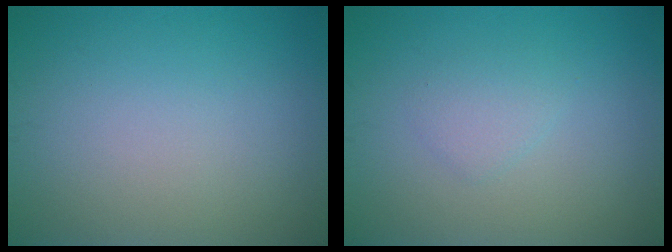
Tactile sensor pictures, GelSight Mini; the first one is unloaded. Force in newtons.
{"total": 1.4, "press": 1.4, "slide": 0.1}